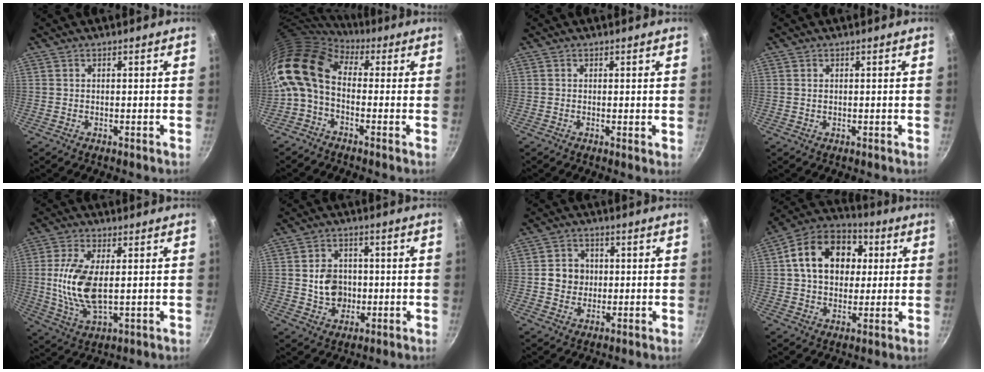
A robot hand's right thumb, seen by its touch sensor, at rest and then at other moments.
{"total": 12.8, "force": [0.5, 8.5, 9.5], "torque": [-0.180, 0.025, -0.012]}
{"total": 0.7, "force": [0.2, 0.2, 0.7], "torque": [-0.010, -0.008, -0.001]}
{"total": 0.7, "force": [0.2, 0.5, 0.4], "torque": [-0.005, 0.002, 0.004]}
{"total": 12.0, "force": [0.8, 5.8, 10.5], "torque": [-0.208, -0.008, 0.018]}
{"total": 7.7, "force": [-0.1, 6.6, 4.0], "torque": [-0.038, 0.009, 0.001]}
{"total": 5.6, "force": [0.2, 5.2, 2.2], "torque": [-0.007, 0.005, -0.004]}
{"total": 17.3, "force": [3.5, 12.8, 11.0], "torque": [-0.154, 0.025, 0.043]}